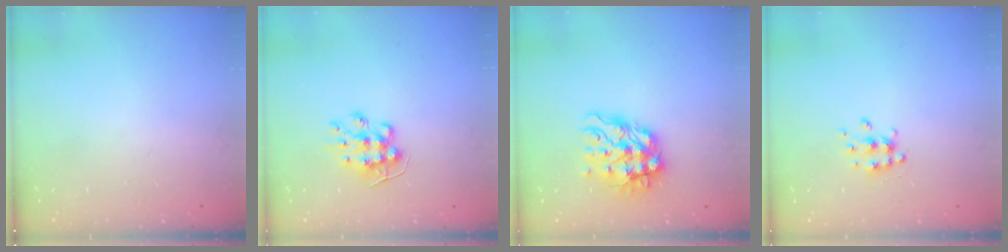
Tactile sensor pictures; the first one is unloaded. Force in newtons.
{"total": 9.0, "press": 9.0, "slide": 0.1}
{"total": 11.8, "press": 11.7, "slide": 1.2}
{"total": 7.0, "press": 7.0, "slide": 0.6}